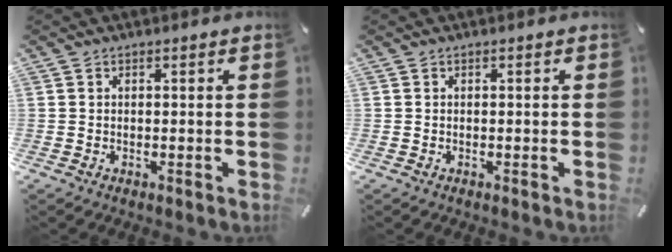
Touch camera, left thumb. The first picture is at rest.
{"total": 0.0}